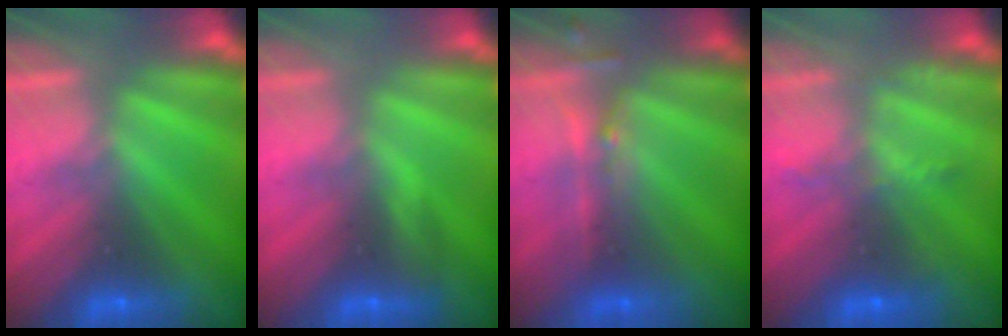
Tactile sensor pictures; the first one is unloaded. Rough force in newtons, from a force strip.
{"total": 3.2}
{"total": 2.4}
{"total": 2.3}